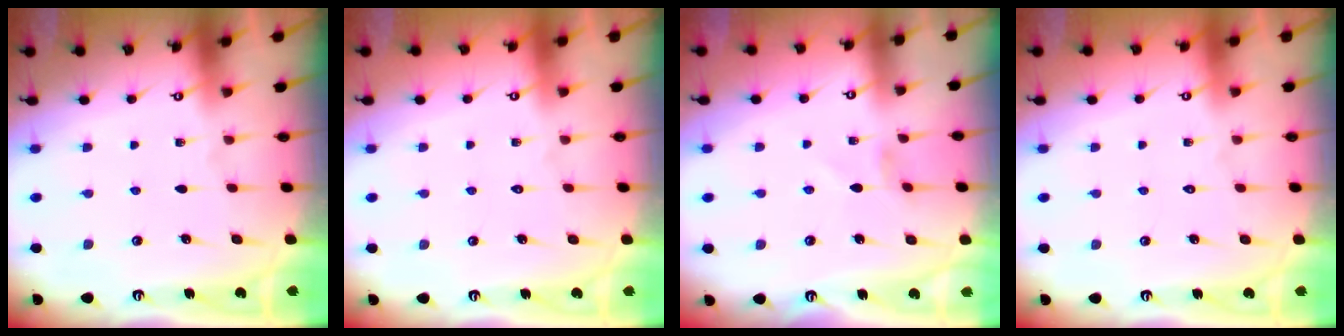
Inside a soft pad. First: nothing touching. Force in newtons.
{"total": 1.7, "press": 1.7, "slide": 0.1}
{"total": 1.2, "press": 1.1, "slide": 0.4}
{"total": 1.7, "press": 1.7, "slide": 0.1}